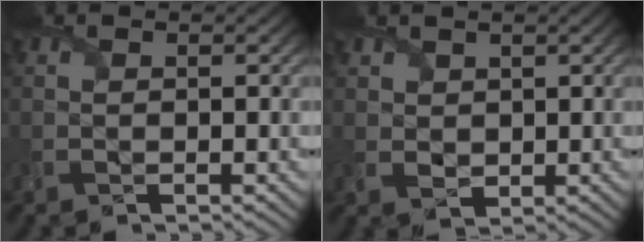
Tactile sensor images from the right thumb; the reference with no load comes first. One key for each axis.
{"total": 2.6, "fx": 1.4, "fy": 2.0, "fz": 1.0, "tx": -0.033, "ty": -0.002, "tz": 0.024}